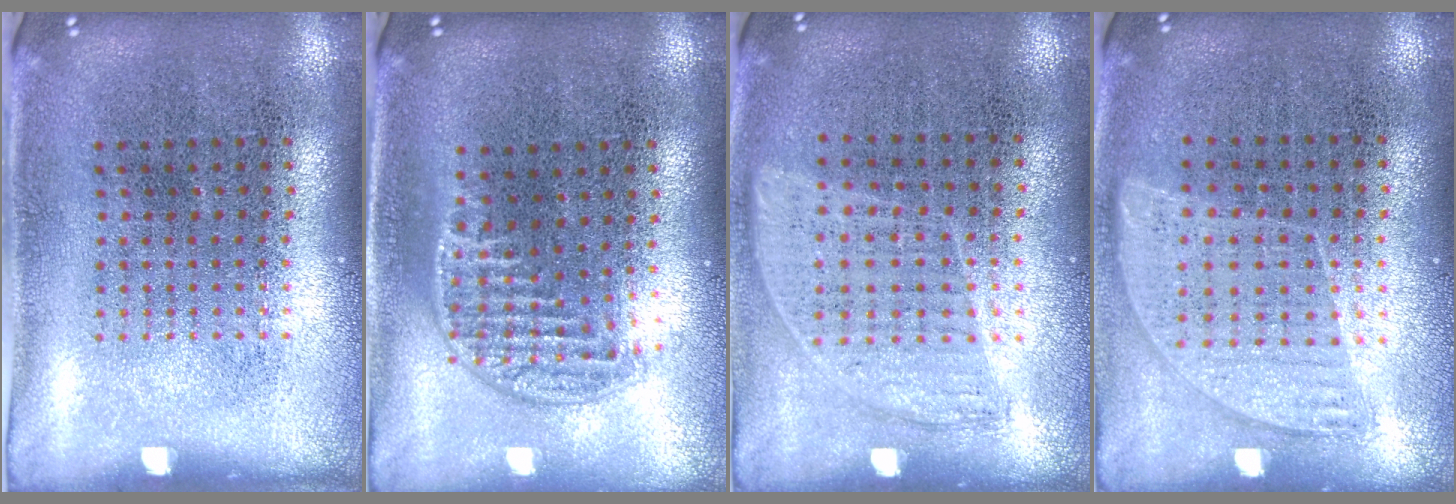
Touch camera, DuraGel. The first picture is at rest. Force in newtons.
{"total": 1.3, "press": 1.1, "slide": 0.6}
{"total": 0.9, "press": 0.7, "slide": 0.4}
{"total": 0.9, "press": 0.8, "slide": 0.3}